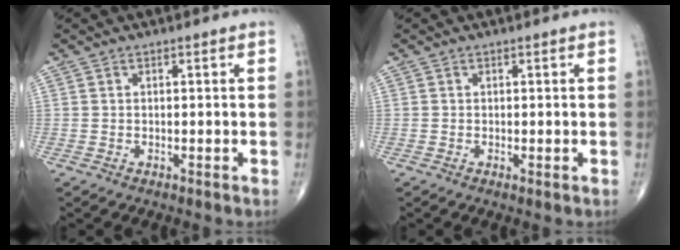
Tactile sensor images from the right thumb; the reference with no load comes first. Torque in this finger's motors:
{"motor_torque": [-0.28, -0.30, -0.03, -0.10, 0.01]}